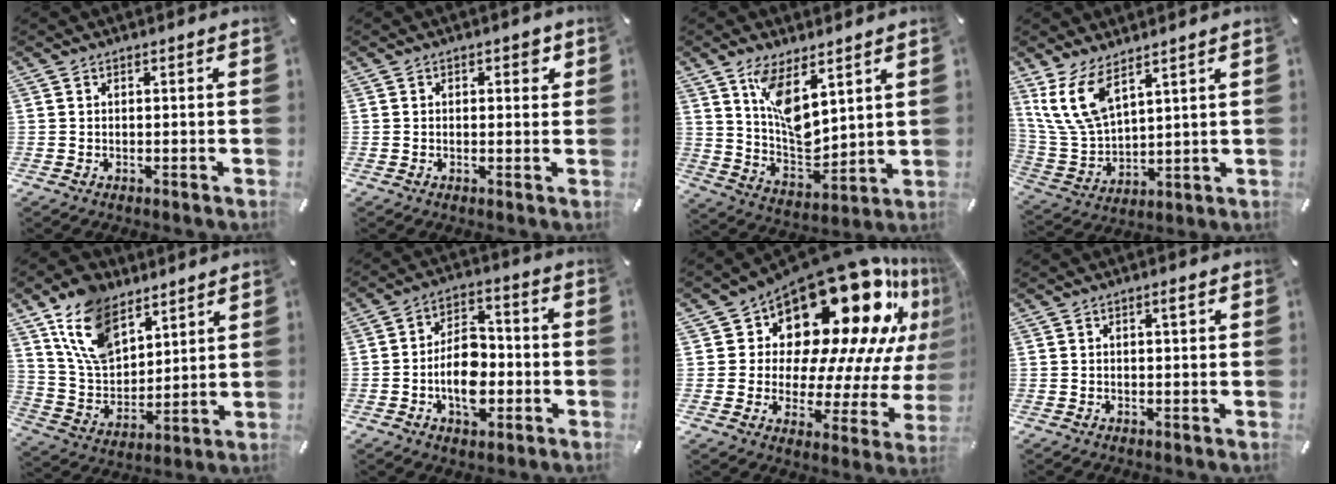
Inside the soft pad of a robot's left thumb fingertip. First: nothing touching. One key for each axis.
{"total": 2.0, "fx": 0.8, "fy": 1.2, "fz": 1.4, "tx": -0.007, "ty": -0.003, "tz": 0.007}
{"total": 11.0, "fx": 6.8, "fy": 5.2, "fz": 6.9, "tx": -0.136, "ty": -0.044, "tz": 0.123}
{"total": 12.1, "fx": 7.6, "fy": 5.8, "fz": 7.4, "tx": -0.187, "ty": -0.029, "tz": 0.142}
{"total": 14.7, "fx": 9.4, "fy": 8.9, "fz": 7.0, "tx": -0.166, "ty": -0.045, "tz": 0.179}
{"total": 11.6, "fx": -2.9, "fy": 7.8, "fz": 8.2, "tx": -0.143, "ty": 0.006, "tz": -0.051}
{"total": 26.5, "fx": 16.8, "fy": 13.2, "fz": 15.7, "tx": -0.191, "ty": -0.163, "tz": 0.295}
{"total": 1.5, "fx": 0.6, "fy": 0.5, "fz": 1.3, "tx": -0.017, "ty": 0.000, "tz": 0.007}